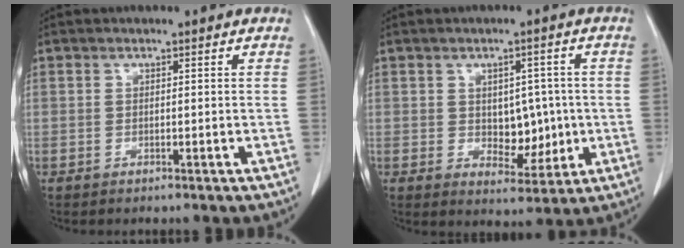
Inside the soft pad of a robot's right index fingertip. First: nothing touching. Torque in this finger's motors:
{"motor_torque": [0.03, 0.21, 0.08, 0.02]}